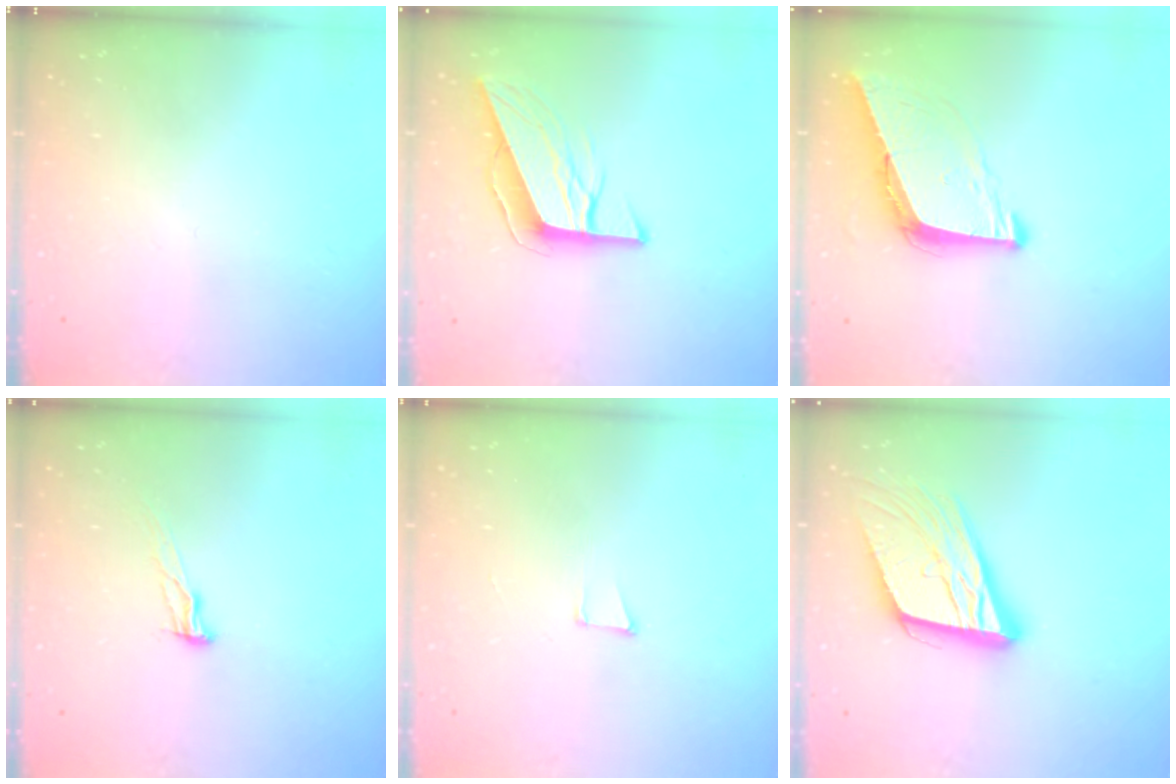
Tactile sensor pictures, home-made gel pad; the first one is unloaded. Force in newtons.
{"total": 10.7, "press": 10.2, "slide": 3.3}
{"total": 9.1, "press": 8.3, "slide": 3.7}
{"total": 8.6, "press": 8.2, "slide": 2.5}
{"total": 4.2, "press": 3.2, "slide": 2.7}
{"total": 16.9, "press": 16.5, "slide": 3.6}